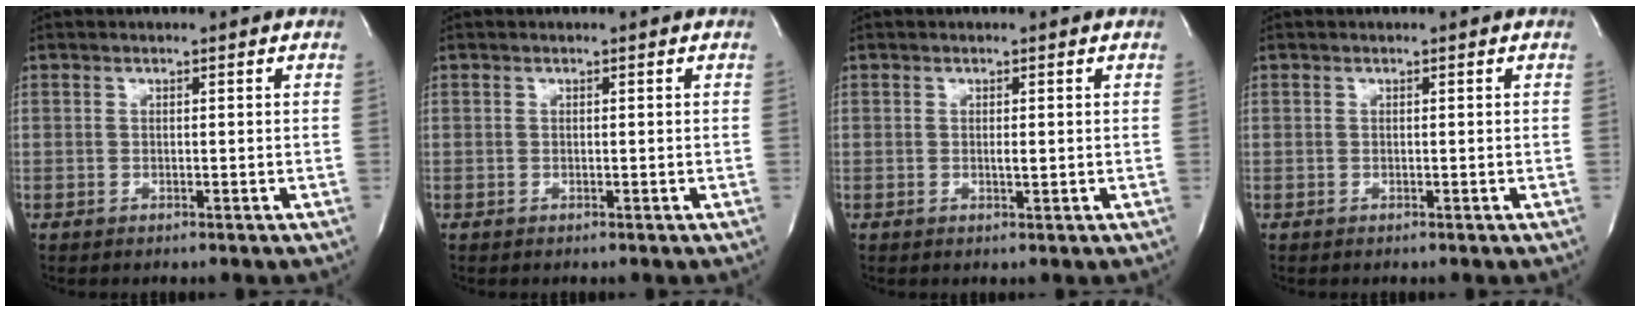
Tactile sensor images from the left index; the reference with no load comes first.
{"total": 0.0}
{"total": 0.9, "force": [0.1, 0.1, 0.9], "torque": [-0.019, -0.003, 0.001]}
{"total": 0.0}